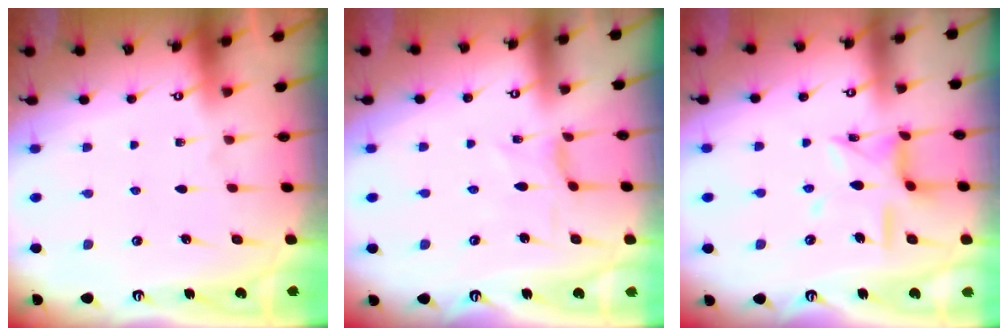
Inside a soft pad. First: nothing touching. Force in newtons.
{"total": 0.9, "press": 0.9, "slide": 0.3}
{"total": 11.7, "press": 11.7, "slide": 0.8}